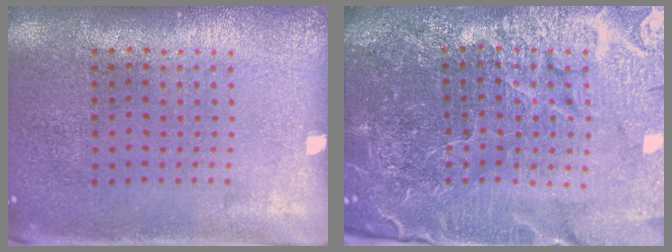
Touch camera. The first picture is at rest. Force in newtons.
{"total": 6.5, "press": 5.7, "slide": 3.1}